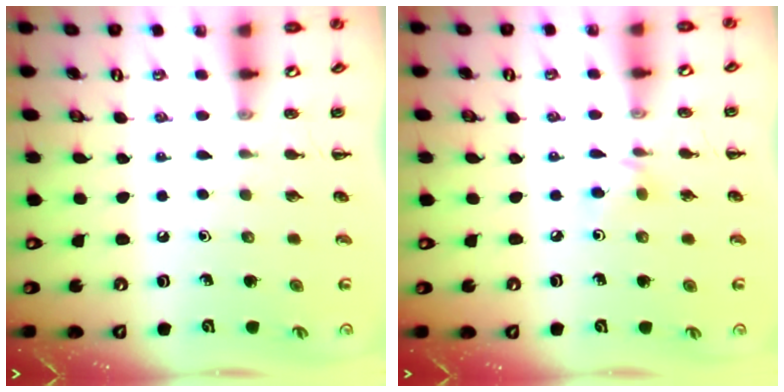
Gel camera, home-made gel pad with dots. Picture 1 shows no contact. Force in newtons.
{"total": 3.8, "press": 3.5, "slide": 1.3}